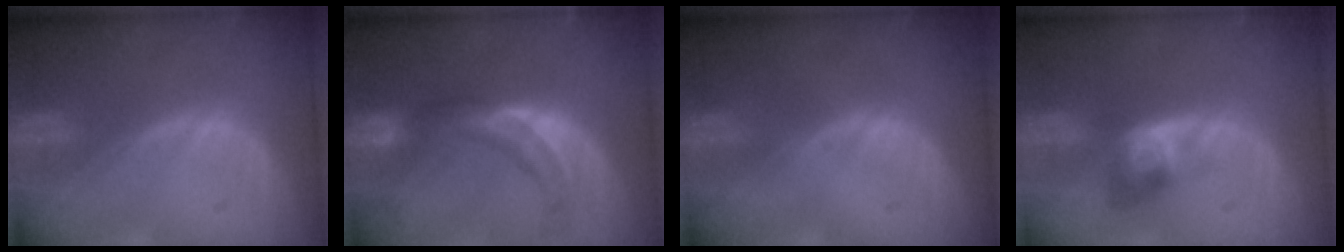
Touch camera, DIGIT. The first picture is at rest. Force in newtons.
{"total": 10.6, "press": 9.3, "slide": 4.9}
{"total": 0.0}
{"total": 4.0, "press": 4.0, "slide": 0.2}